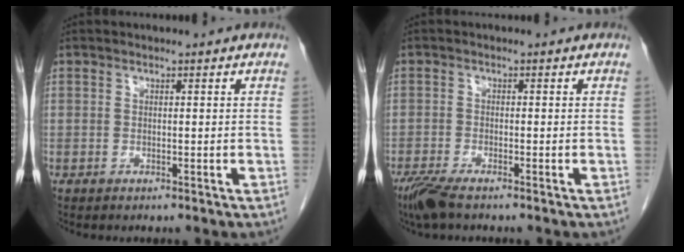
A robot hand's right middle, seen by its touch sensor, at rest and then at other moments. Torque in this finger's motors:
{"motor_torque": [0.07, 0.02, 0.02, 0.01]}